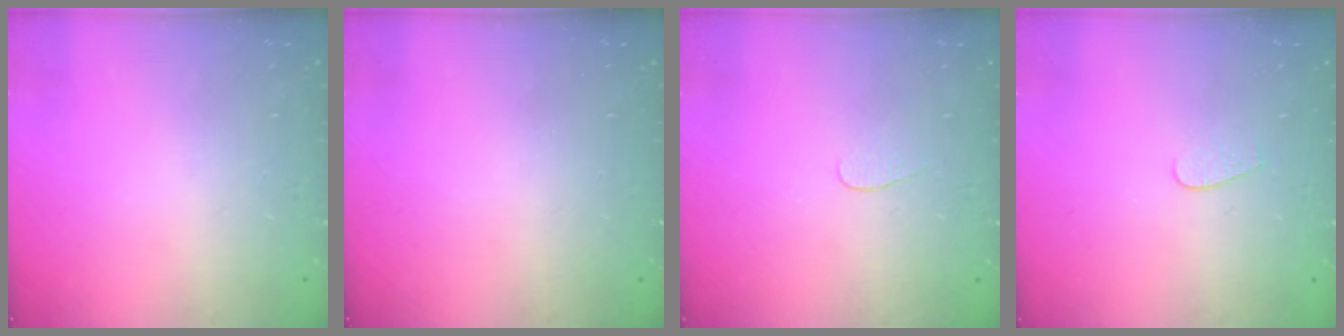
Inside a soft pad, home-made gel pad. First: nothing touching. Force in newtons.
{"total": 0.0}
{"total": 2.8, "press": 2.7, "slide": 0.3}
{"total": 3.5, "press": 3.5, "slide": 0.3}